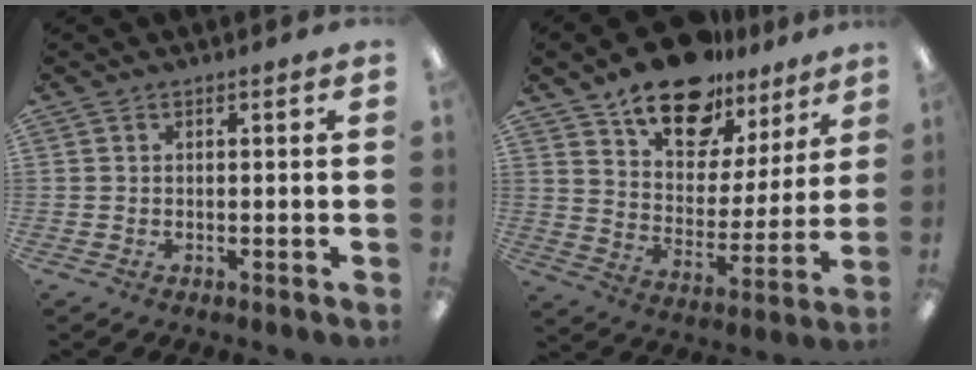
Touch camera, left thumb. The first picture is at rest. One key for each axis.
{"total": 17.2, "fx": 13.0, "fy": 8.8, "fz": 7.1, "tx": -0.110, "ty": -0.084, "tz": 0.230}